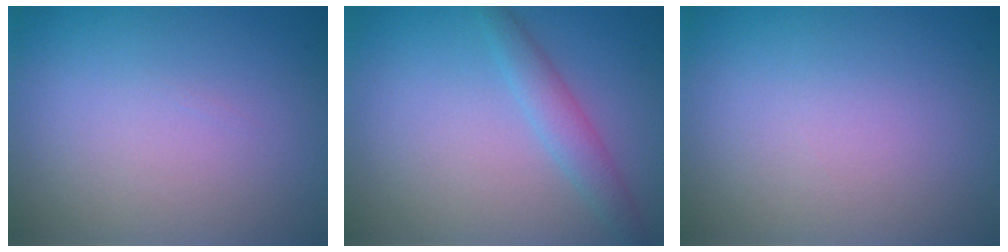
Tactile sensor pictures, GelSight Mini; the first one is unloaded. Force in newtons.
{"total": 2.2, "press": 2.2, "slide": 0.1}
{"total": 0.0}